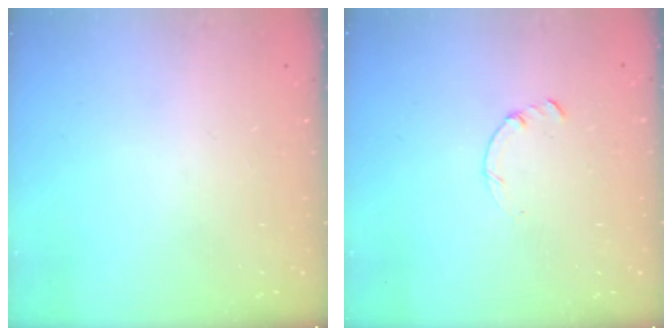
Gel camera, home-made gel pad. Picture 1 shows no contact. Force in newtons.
{"total": 0.0}